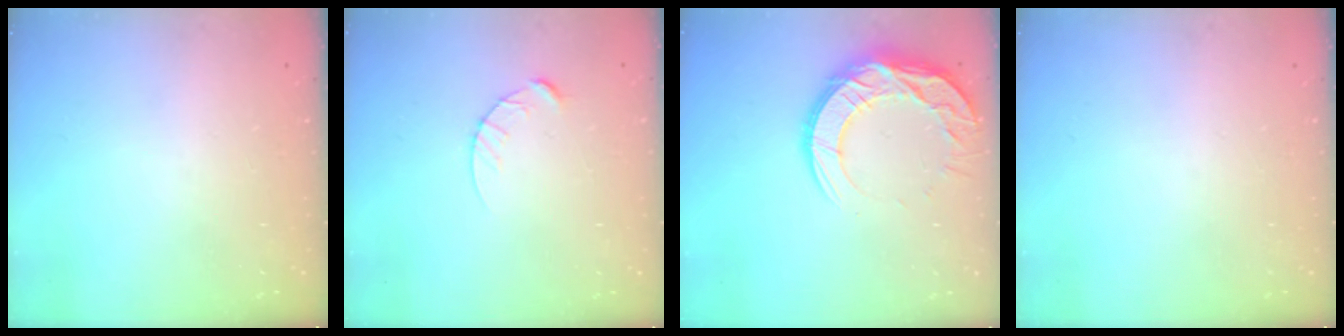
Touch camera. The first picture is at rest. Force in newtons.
{"total": 5.7, "press": 5.7, "slide": 0.5}
{"total": 14.6, "press": 14.6, "slide": 1.1}
{"total": 0.0}